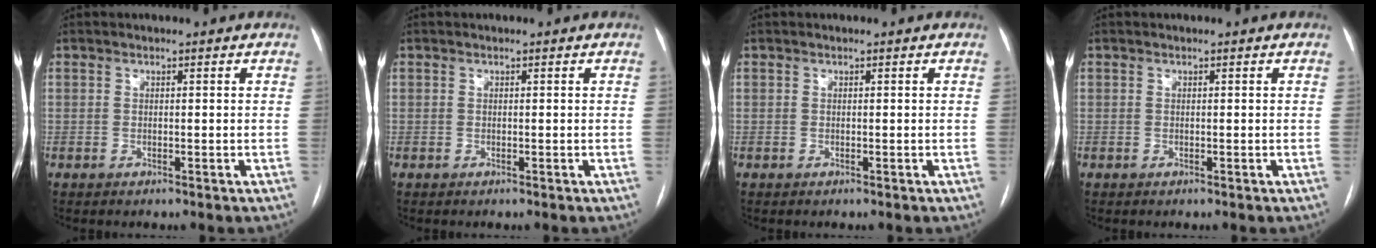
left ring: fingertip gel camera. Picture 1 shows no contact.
{"total": 0.0}
{"total": 0.0}
{"total": 0.0}